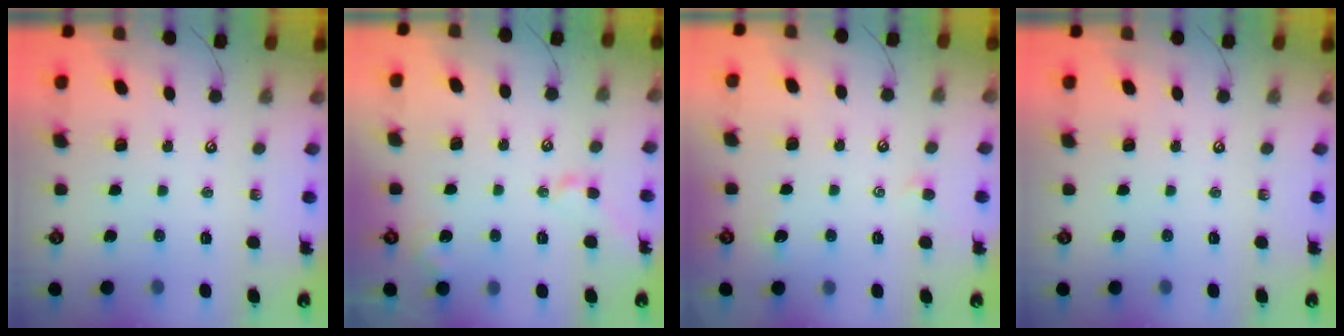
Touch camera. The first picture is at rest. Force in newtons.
{"total": 2.7, "press": 2.6, "slide": 0.7}
{"total": 0.6, "press": 0.5, "slide": 0.4}
{"total": 0.0}